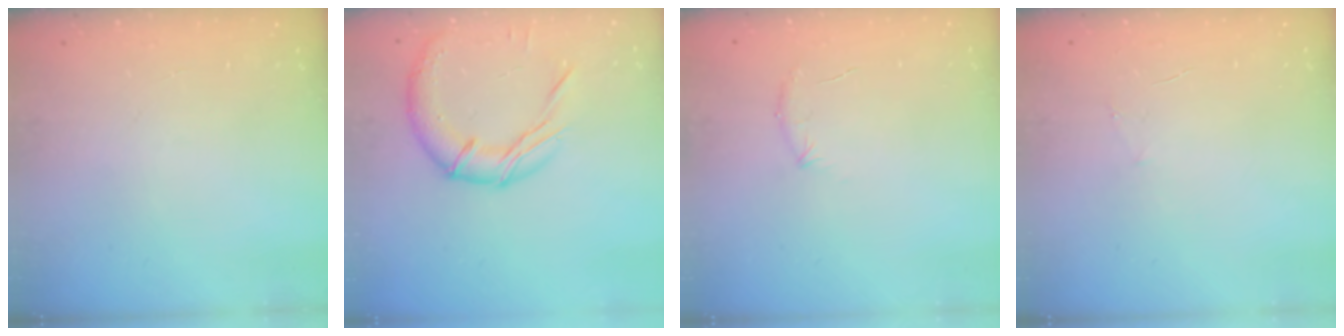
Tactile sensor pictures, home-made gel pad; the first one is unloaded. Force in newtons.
{"total": 12.5, "press": 12.4, "slide": 0.7}
{"total": 6.2, "press": 6.0, "slide": 1.5}
{"total": 3.6, "press": 3.5, "slide": 1.0}